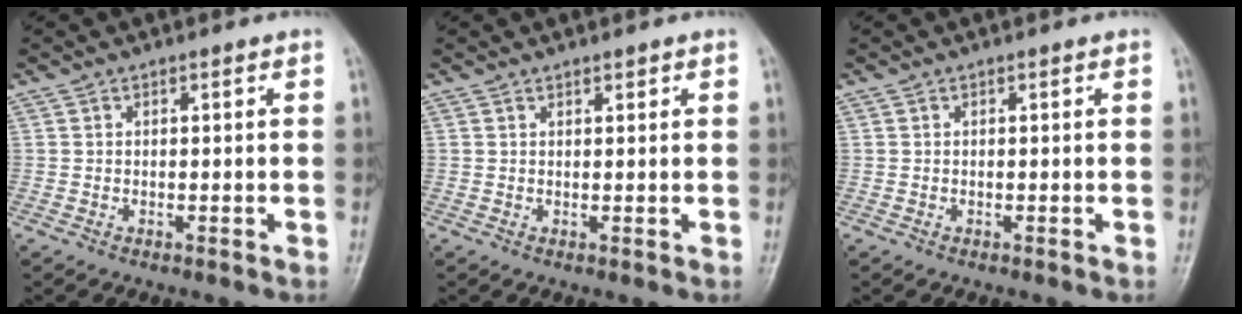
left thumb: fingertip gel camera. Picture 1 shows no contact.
{"total": 0.9, "force": [0.8, 0.3, 0.4], "torque": [-0.004, -0.004, 0.011]}
{"total": 0.0}